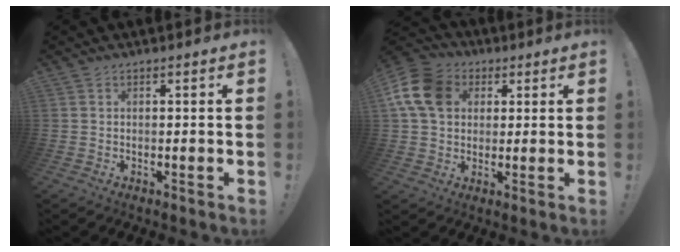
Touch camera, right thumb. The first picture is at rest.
{"total": 14.3, "force": [4.1, 11.2, 8.0], "torque": [-0.141, -0.001, 0.085]}